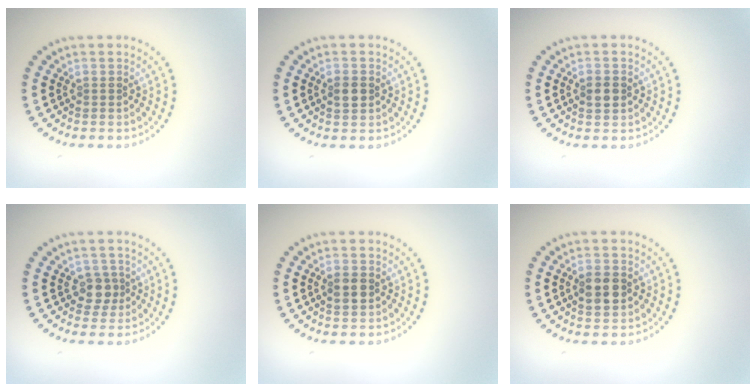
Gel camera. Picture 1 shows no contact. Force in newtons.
{"total": 1.7, "press": 1.7, "slide": 0.1}
{"total": 1.6, "press": 1.6, "slide": 0.1}
{"total": 1.9, "press": 1.7, "slide": 1.0}
{"total": 1.9, "press": 1.9, "slide": 0.2}
{"total": 3.3, "press": 3.3, "slide": 0.2}